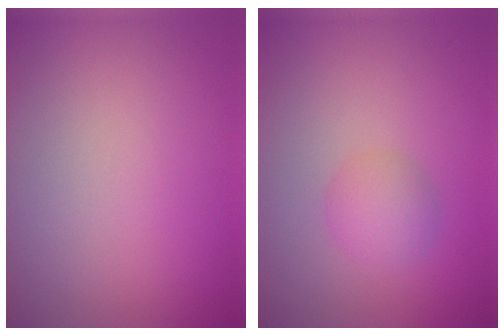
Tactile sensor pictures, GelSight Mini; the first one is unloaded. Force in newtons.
{"total": 2.2, "press": 2.2, "slide": 0.1}